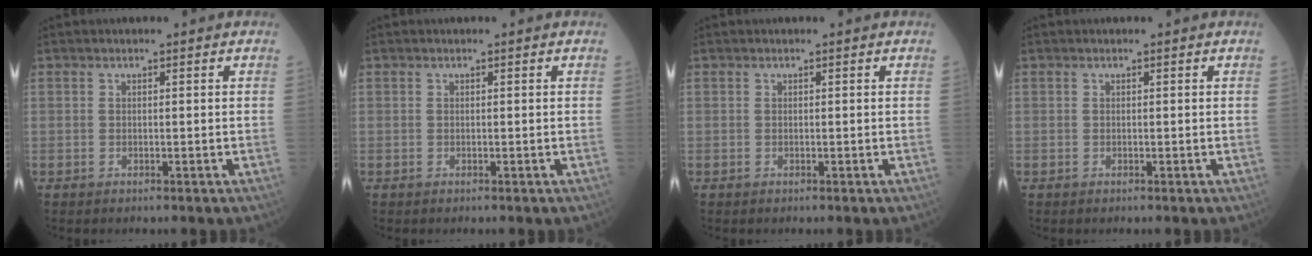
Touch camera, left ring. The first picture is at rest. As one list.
[{"total": 0.0}, {"total": 0.0}, {"total": 0.0}]